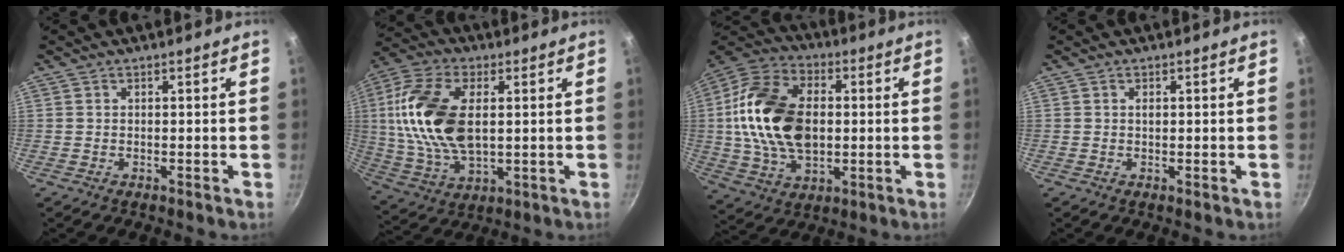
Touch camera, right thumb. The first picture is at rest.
{"total": 18.7, "force": [2.6, 10.4, 15.3], "torque": [-0.295, 0.001, 0.046]}
{"total": 20.9, "force": [0.9, 13.6, 15.8], "torque": [-0.278, 0.015, 0.010]}
{"total": 0.8, "force": [0.2, 0.4, 0.6], "torque": [-0.010, 0.000, 0.002]}